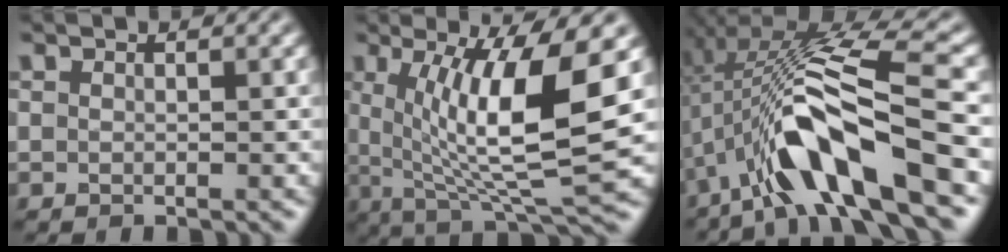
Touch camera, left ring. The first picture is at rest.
{"total": 11.0, "force": [1.7, 2.5, 10.6], "torque": [-0.170, -0.012, 0.036]}
{"total": 11.4, "force": [-3.5, 2.9, 10.4], "torque": [-0.193, 0.021, -0.065]}